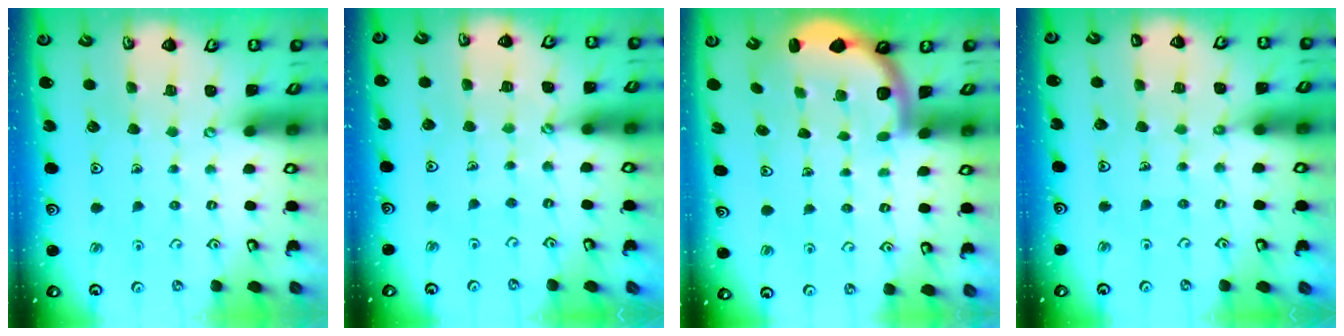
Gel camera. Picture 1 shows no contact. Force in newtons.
{"total": 0.9, "press": 0.9, "slide": 0.1}
{"total": 2.5, "press": 2.4, "slide": 0.7}
{"total": 2.7, "press": 2.7, "slide": 0.5}